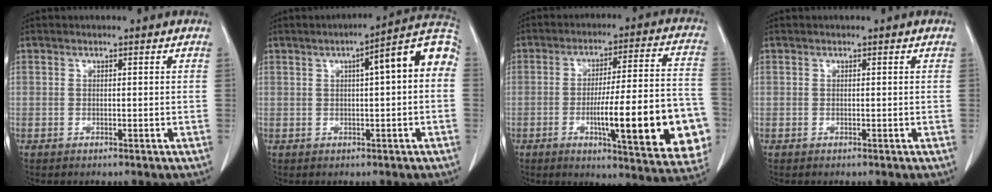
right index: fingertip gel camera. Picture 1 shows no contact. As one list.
[{"total": 10.1, "force": [1.9, 1.5, 9.8], "torque": [-0.130, 0.037, 0.017]}, {"total": 21.3, "force": [-5.7, 3.2, 20.3], "torque": [-0.214, 0.014, -0.068]}, {"total": 0.0}]